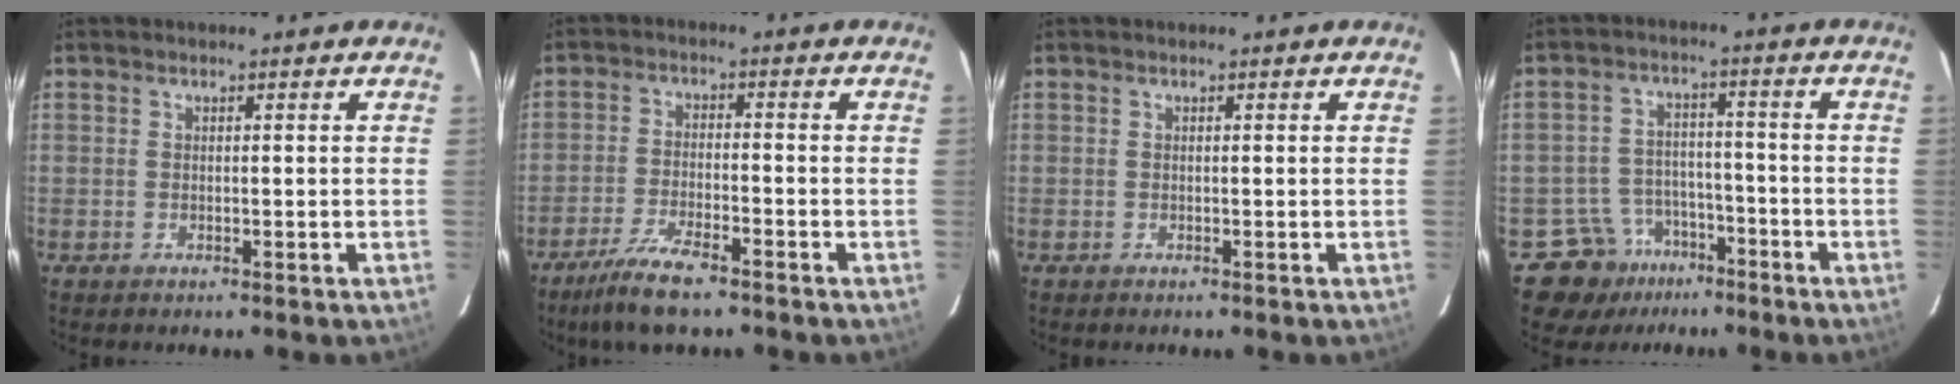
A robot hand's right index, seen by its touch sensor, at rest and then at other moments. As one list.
[{"total": 7.7, "force": [-5.7, 0.9, 5.1], "torque": [-0.100, -0.019, -0.104]}, {"total": 0.0}, {"total": 8.7, "force": [-5.4, 6.8, 0.3], "torque": [-0.007, 0.036, -0.077]}]